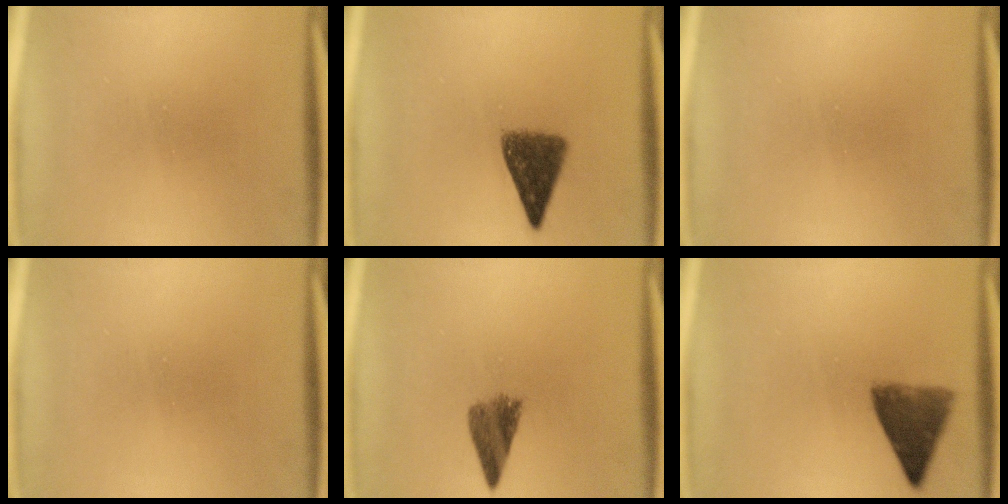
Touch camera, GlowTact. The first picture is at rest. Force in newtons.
{"total": 6.8}
{"total": 0.0}
{"total": 0.0}
{"total": 4.4}
{"total": 6.7}